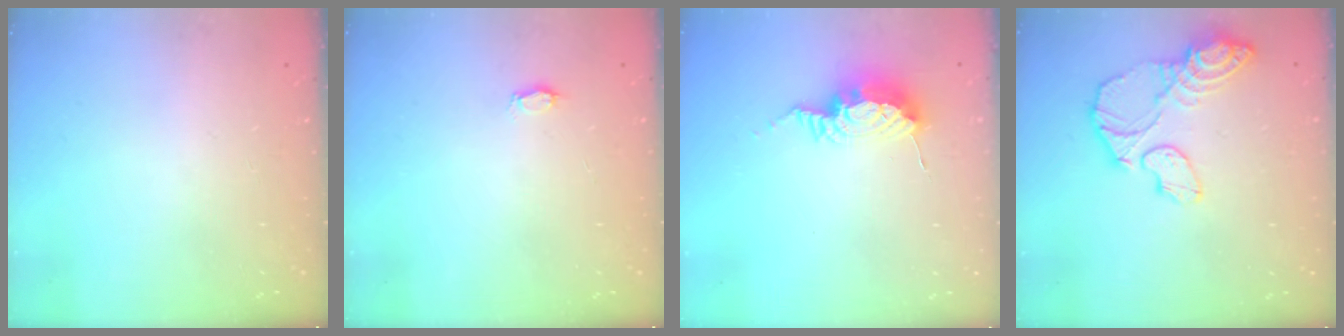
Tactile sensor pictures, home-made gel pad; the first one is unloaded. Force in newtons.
{"total": 2.3, "press": 2.3, "slide": 0.3}
{"total": 9.1, "press": 9.1, "slide": 1.1}
{"total": 11.9, "press": 11.9, "slide": 1.0}